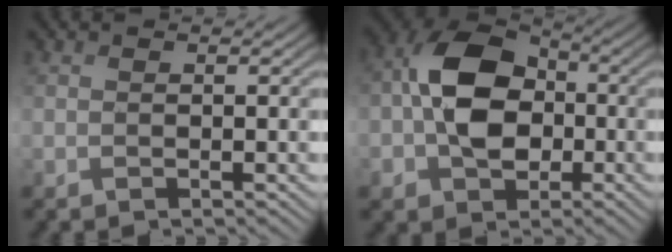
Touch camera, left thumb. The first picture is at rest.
{"total": 10.8, "force": [-0.9, 7.8, 7.4], "torque": [-0.146, 0.012, -0.033]}